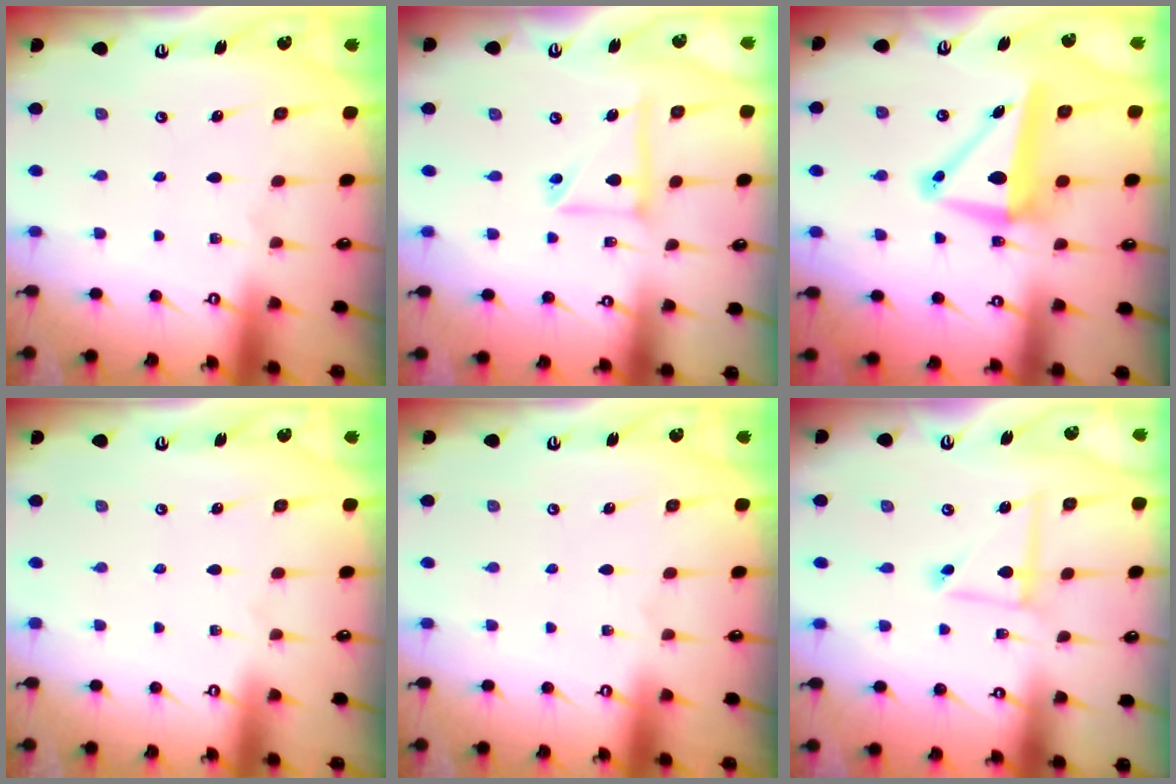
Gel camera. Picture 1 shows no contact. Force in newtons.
{"total": 10.4, "press": 10.3, "slide": 1.0}
{"total": 9.8, "press": 9.2, "slide": 3.4}
{"total": 0.0}
{"total": 0.0}
{"total": 6.6, "press": 6.5, "slide": 0.6}